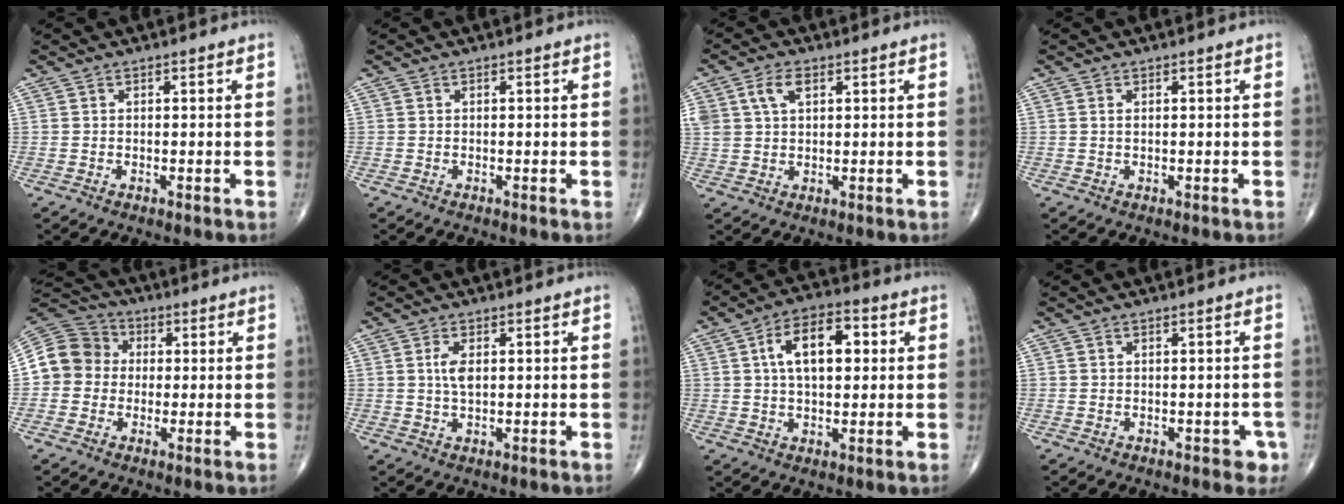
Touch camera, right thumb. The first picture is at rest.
{"total": 0.0}
{"total": 6.1, "force": [2.4, 3.7, 4.2], "torque": [-0.084, 0.003, 0.051]}
{"total": 0.6, "force": [0.2, 0.3, 0.5], "torque": [-0.013, 0.004, 0.006]}
{"total": 10.5, "force": [0.2, 9.8, 3.8], "torque": [-0.057, 0.030, -0.008]}
{"total": 3.4, "force": [0.7, 1.6, 2.9], "torque": [-0.059, -0.001, 0.014]}
{"total": 11.6, "force": [2.5, 6.3, 9.5], "torque": [-0.141, 0.016, 0.035]}
{"total": 2.5, "force": [-1.0, 1.8, 1.4], "torque": [0.003, 0.005, -0.009]}